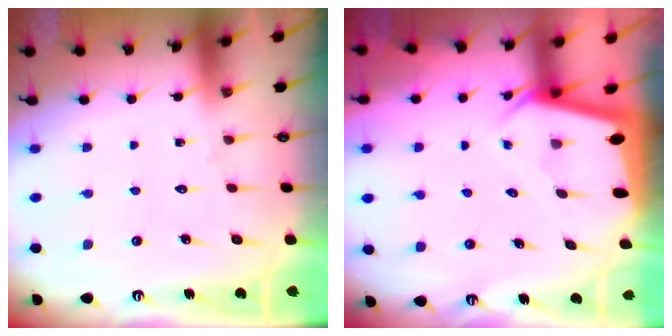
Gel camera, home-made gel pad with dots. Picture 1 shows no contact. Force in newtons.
{"total": 2.2, "press": 2.2, "slide": 0.1}